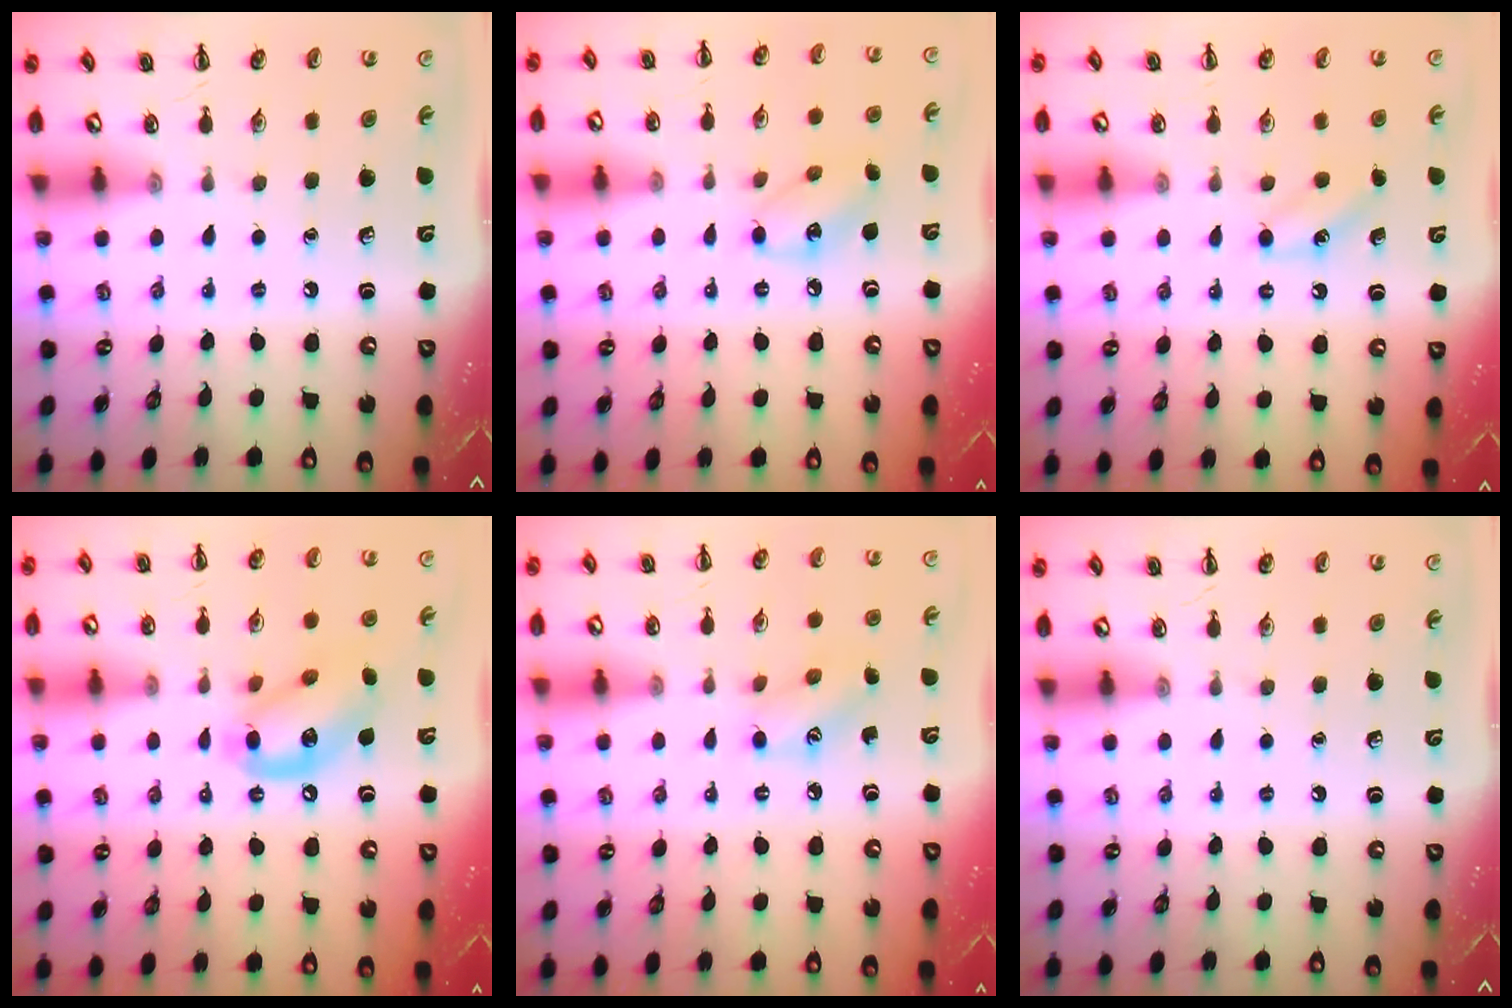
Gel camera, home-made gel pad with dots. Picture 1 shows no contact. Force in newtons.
{"total": 7.9, "press": 7.9, "slide": 0.5}
{"total": 5.2, "press": 5.0, "slide": 1.3}
{"total": 13.3, "press": 12.9, "slide": 3.2}
{"total": 7.8, "press": 7.7, "slide": 0.6}
{"total": 0.0}